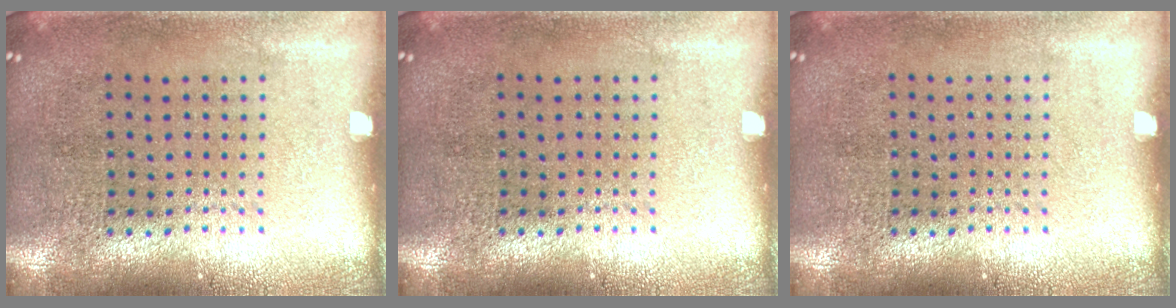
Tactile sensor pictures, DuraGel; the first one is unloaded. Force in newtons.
{"total": 0.0}
{"total": 0.0}